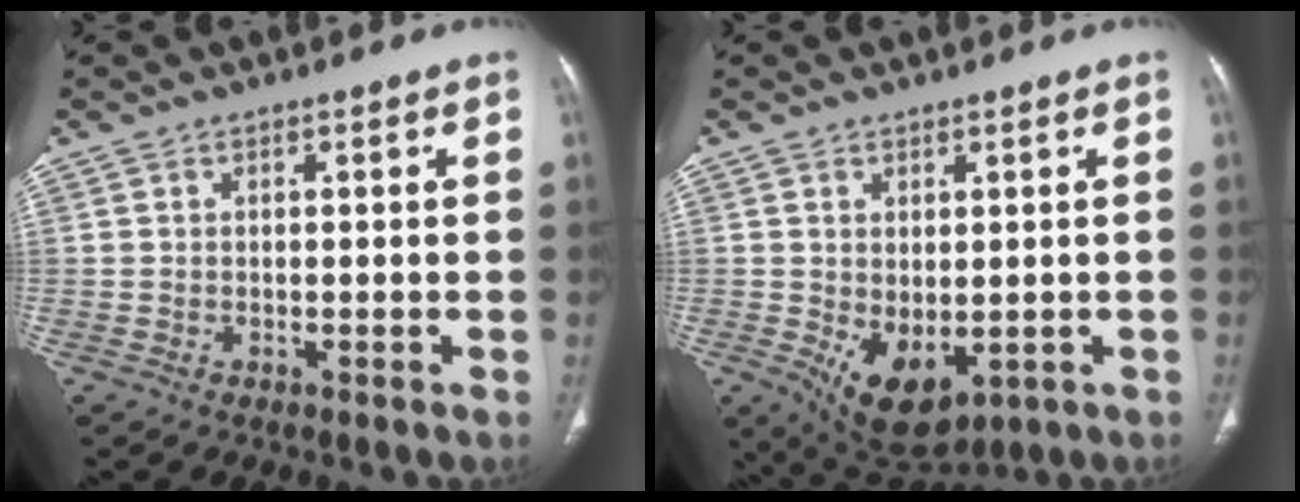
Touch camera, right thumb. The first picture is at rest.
{"total": 9.3, "force": [-1.7, 5.4, 7.4], "torque": [-0.107, -0.012, -0.003]}